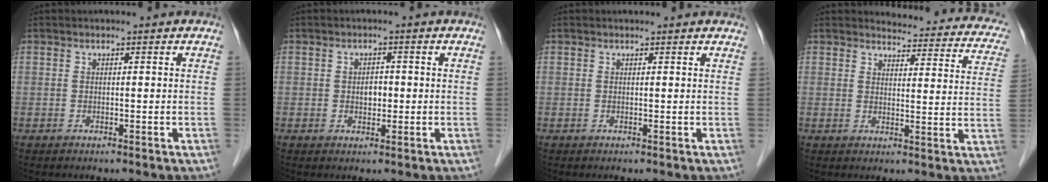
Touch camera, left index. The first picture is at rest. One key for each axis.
{"total": 2.0, "fx": -0.1, "fy": 1.4, "fz": 1.5, "tx": -0.022, "ty": 0.003, "tz": 0.000}
{"total": 2.9, "fx": 2.7, "fy": 0.7, "fz": 0.7, "tx": -0.012, "ty": 0.014, "tz": 0.022}
{"total": 16.6, "fx": 15.5, "fy": 4.1, "fz": 4.2, "tx": -0.018, "ty": -0.044, "tz": 0.147}